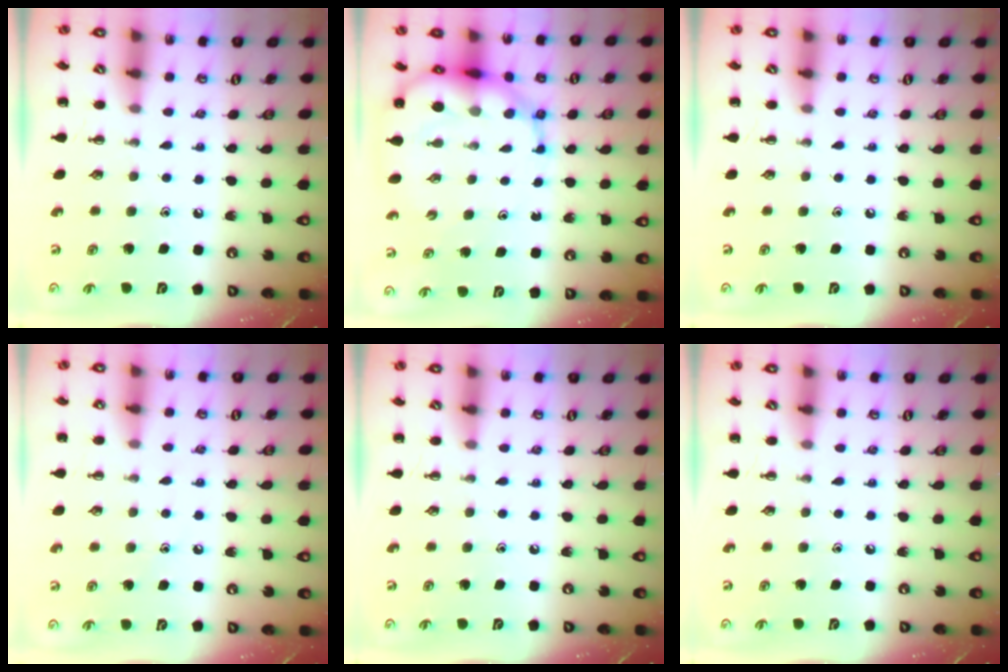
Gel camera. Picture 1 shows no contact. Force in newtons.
{"total": 11.8, "press": 11.2, "slide": 3.5}
{"total": 0.0}
{"total": 6.6, "press": 6.4, "slide": 1.6}
{"total": 0.0}
{"total": 0.0}